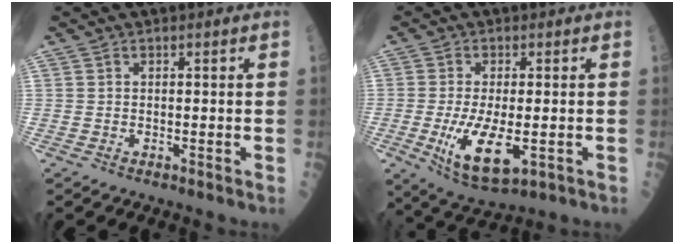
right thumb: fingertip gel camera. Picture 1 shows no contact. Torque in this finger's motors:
{"motor_torque": [-0.15, 0.47, 0.52, 0.30, 0.07]}